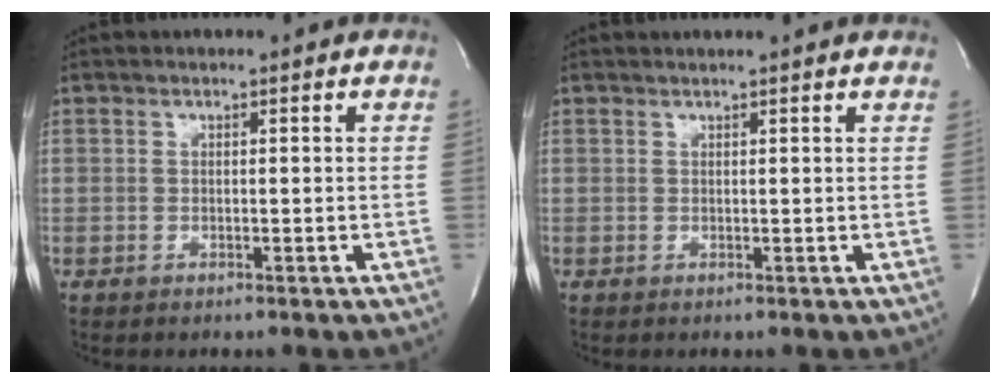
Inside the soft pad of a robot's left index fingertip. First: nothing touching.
{"total": 3.0, "force": [2.9, -0.1, 0.9], "torque": [-0.017, 0.013, 0.032]}